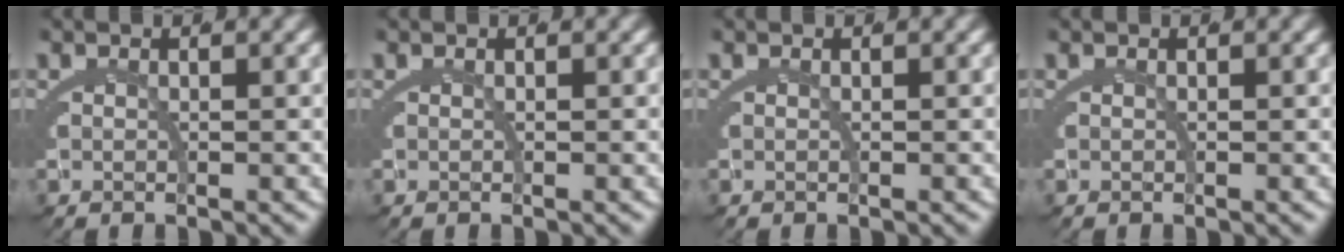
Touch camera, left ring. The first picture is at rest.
{"total": 0.0}
{"total": 0.0}
{"total": 0.0}